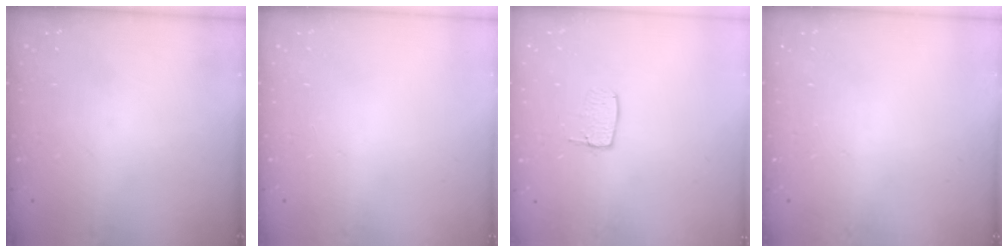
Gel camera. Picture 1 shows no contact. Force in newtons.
{"total": 0.0}
{"total": 5.8, "press": 5.8, "slide": 0.4}
{"total": 0.0}